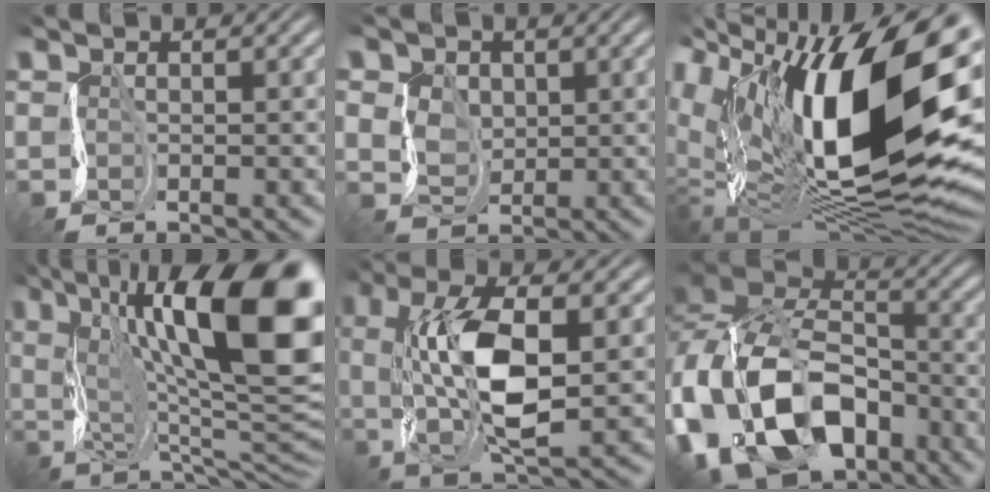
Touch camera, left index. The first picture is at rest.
{"total": 1.9, "force": [0.2, 1.8, 0.4], "torque": [-0.025, -0.003, 0.000]}
{"total": 17.8, "force": [5.6, 8.4, 14.7], "torque": [-0.262, 0.019, 0.086]}
{"total": 18.2, "force": [5.2, 6.8, 16.1], "torque": [-0.254, 0.033, 0.092]}
{"total": 8.5, "force": [0.1, 3.1, 7.9], "torque": [-0.153, 0.002, 0.000]}
{"total": 14.1, "force": [-7.0, 9.3, 8.0], "torque": [-0.176, -0.007, -0.145]}